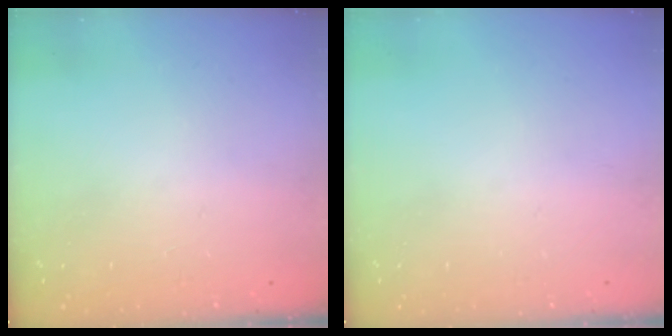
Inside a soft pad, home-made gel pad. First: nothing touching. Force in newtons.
{"total": 0.0}